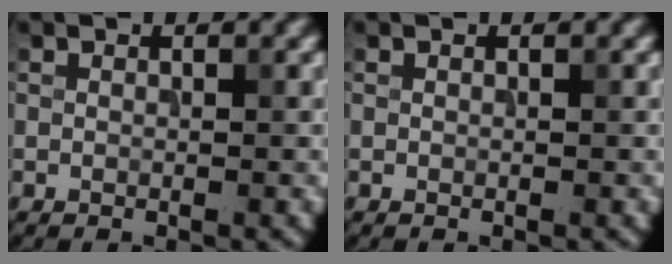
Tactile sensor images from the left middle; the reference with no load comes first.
{"total": 0.0}